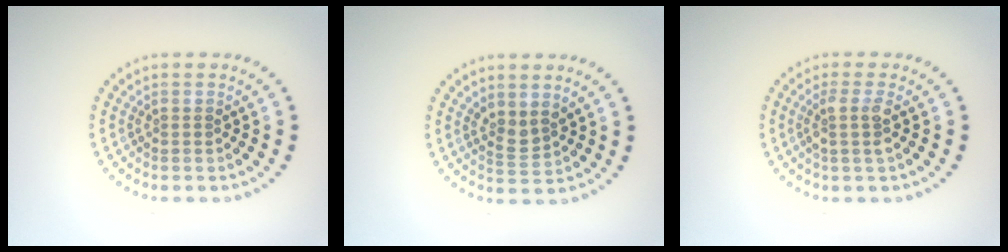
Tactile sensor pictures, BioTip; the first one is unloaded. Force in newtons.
{"total": 1.9, "press": 1.4, "slide": 1.2}
{"total": 2.2, "press": 1.7, "slide": 1.4}